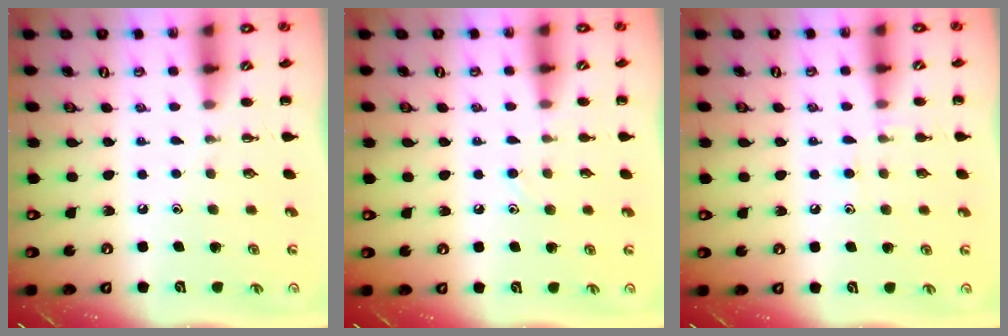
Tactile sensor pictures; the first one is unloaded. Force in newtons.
{"total": 6.2, "press": 5.8, "slide": 2.2}
{"total": 7.4, "press": 7.2, "slide": 1.7}